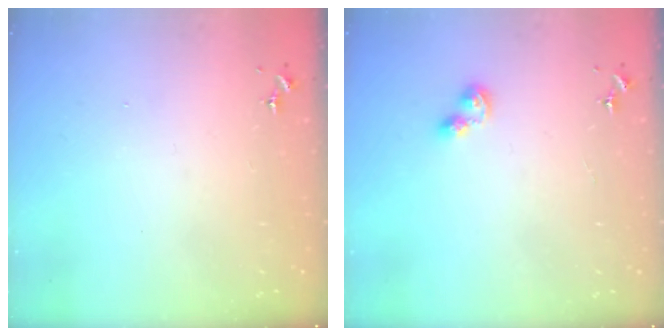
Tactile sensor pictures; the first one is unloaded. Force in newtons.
{"total": 5.7, "press": 5.6, "slide": 0.6}